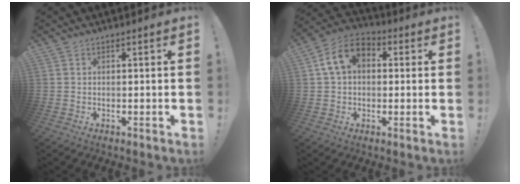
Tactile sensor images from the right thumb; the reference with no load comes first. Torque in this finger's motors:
{"motor_torque": [0.71, 0.49, 0.37, -0.01, 0.09]}